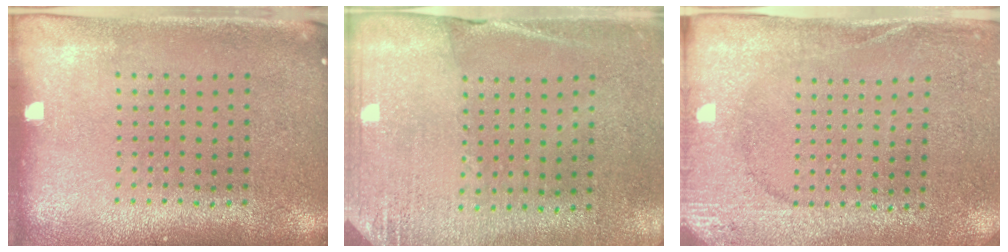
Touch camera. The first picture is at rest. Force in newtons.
{"total": 2.6, "press": 2.4, "slide": 1.0}
{"total": 2.6, "press": 2.4, "slide": 0.9}